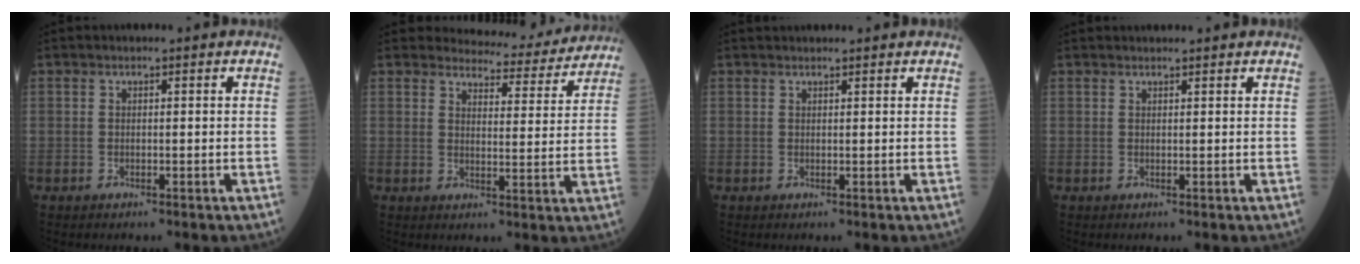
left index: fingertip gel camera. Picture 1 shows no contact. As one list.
[{"total": 9.6, "force": [9.4, 1.9, 0.5], "torque": [0.003, -0.016, 0.104]}, {"total": 2.9, "force": [2.8, 0.1, 0.8], "torque": [-0.009, 0.027, 0.040]}, {"total": 2.8, "force": [2.7, -0.1, 0.7], "torque": [-0.008, 0.021, 0.037]}]